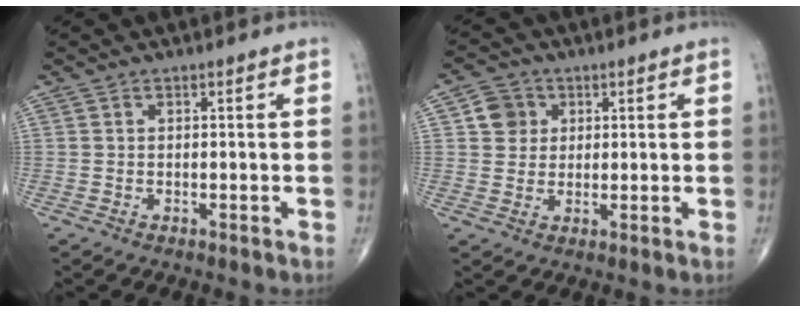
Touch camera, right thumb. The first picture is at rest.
{"total": 5.0, "force": [1.4, 4.6, 1.3], "torque": [0.002, 0.000, 0.020]}